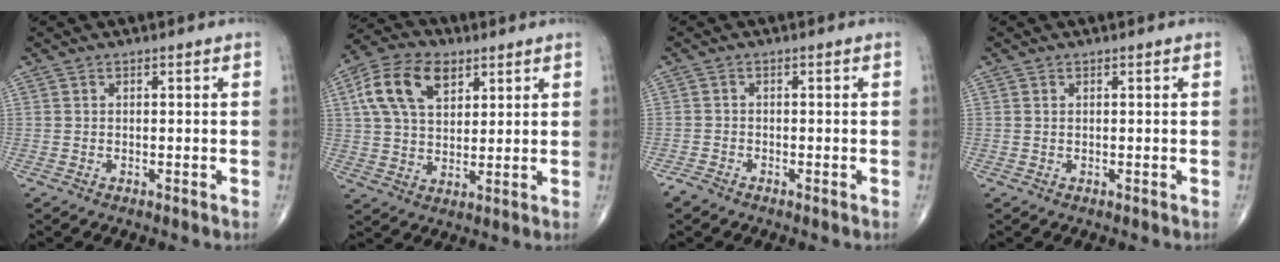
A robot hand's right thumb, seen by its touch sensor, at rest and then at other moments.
{"total": 12.9, "force": [5.2, 7.9, 8.7], "torque": [-0.153, -0.001, 0.096]}
{"total": 1.6, "force": [-1.3, 0.7, 0.5], "torque": [-0.014, -0.002, -0.029]}
{"total": 0.0}